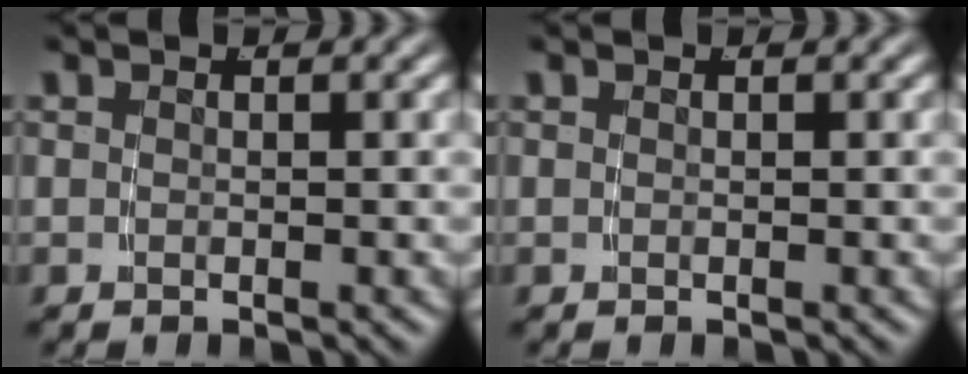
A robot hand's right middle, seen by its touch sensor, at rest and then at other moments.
{"total": 0.0}